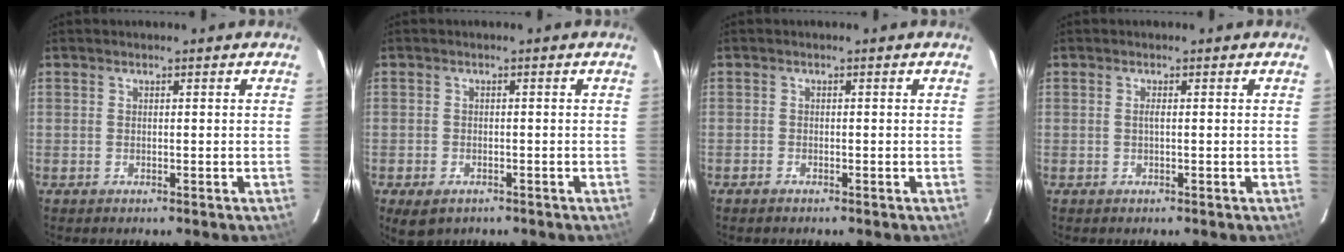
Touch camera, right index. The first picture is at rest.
{"total": 4.1, "force": [-2.4, 2.6, 2.0], "torque": [-0.044, -0.010, -0.036]}
{"total": 0.9, "force": [-0.8, 0.4, 0.1], "torque": [-0.006, 0.002, -0.016]}
{"total": 0.7, "force": [0.0, -0.1, 0.7], "torque": [-0.013, 0.002, -0.003]}